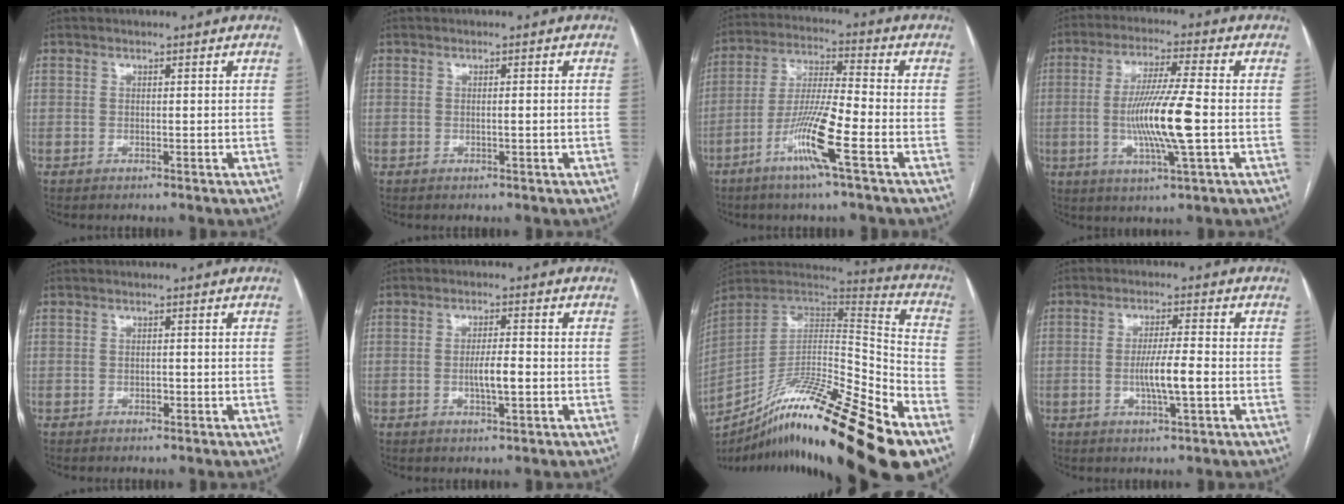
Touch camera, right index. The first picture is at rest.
{"total": 0.9, "force": [-0.2, -0.1, 0.8], "torque": [-0.014, -0.001, 0.000]}
{"total": 11.2, "force": [-5.2, -0.2, 10.0], "torque": [-0.195, -0.010, -0.105]}
{"total": 11.6, "force": [-1.5, 0.1, 11.5], "torque": [-0.223, -0.009, -0.033]}
{"total": 0.6, "force": [-0.3, 0.3, 0.4], "torque": [-0.009, 0.001, -0.005]}
{"total": 4.0, "force": [-0.8, 0.6, 3.9], "torque": [-0.070, -0.002, -0.012]}
{"total": 27.5, "force": [-17.9, 2.1, 20.8], "torque": [-0.300, -0.019, -0.313]}
{"total": 5.8, "force": [-1.2, 0.2, 5.6], "torque": [-0.107, -0.008, -0.022]}